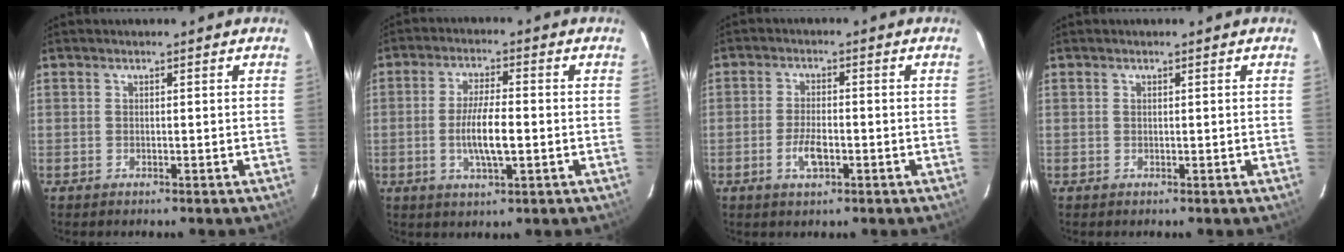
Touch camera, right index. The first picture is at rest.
{"total": 7.6, "force": [-1.4, 1.7, 7.2], "torque": [-0.138, -0.002, -0.026]}
{"total": 4.7, "force": [-1.8, 1.9, 3.8], "torque": [-0.080, -0.001, -0.031]}
{"total": 0.0}